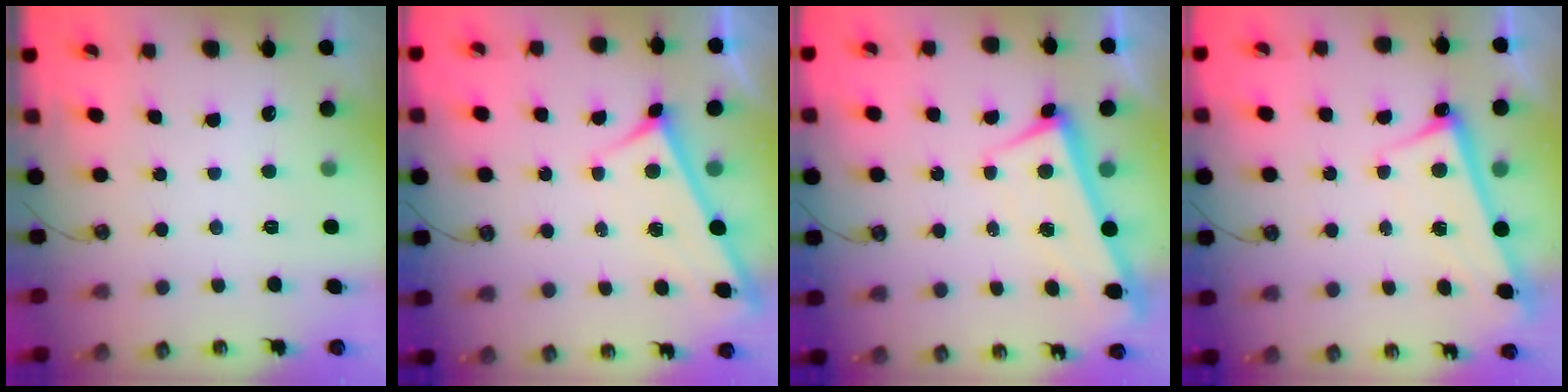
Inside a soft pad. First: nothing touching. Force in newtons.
{"total": 2.9, "press": 2.9, "slide": 0.3}
{"total": 1.6, "press": 0.5, "slide": 1.5}
{"total": 2.7, "press": 2.6, "slide": 0.6}